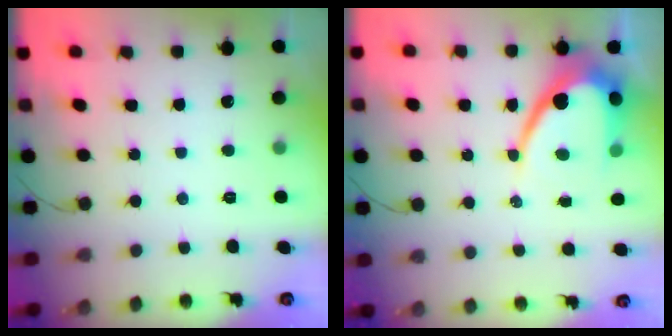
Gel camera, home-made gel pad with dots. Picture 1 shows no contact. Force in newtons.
{"total": 11.3, "press": 11.3, "slide": 1.1}